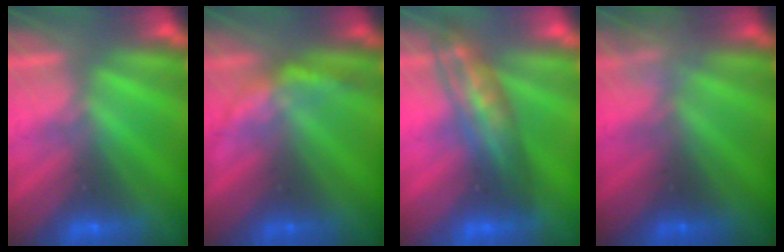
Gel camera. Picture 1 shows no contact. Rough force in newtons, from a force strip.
{"total": 2.2}
{"total": 2.8}
{"total": 2.3}